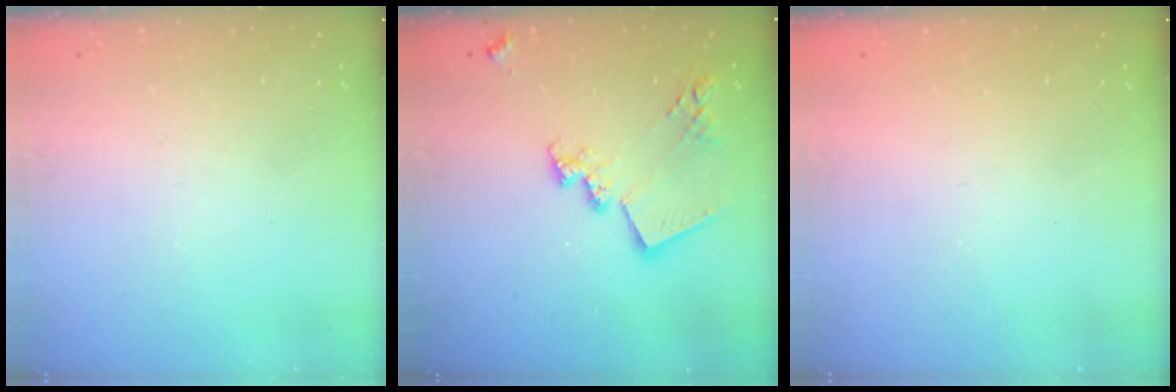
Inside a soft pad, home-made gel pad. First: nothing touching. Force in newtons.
{"total": 15.2, "press": 15.2, "slide": 0.8}
{"total": 1.0, "press": 0.9, "slide": 0.4}